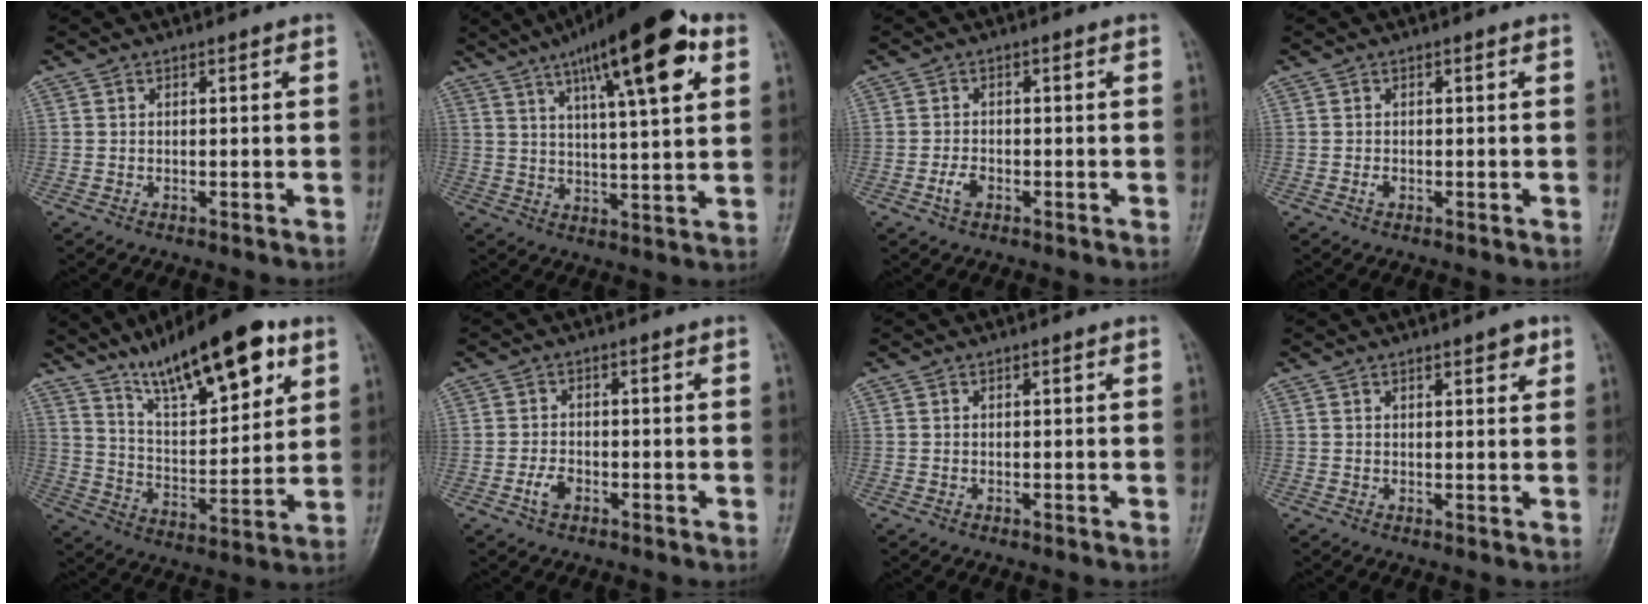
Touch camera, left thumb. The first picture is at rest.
{"total": 18.9, "force": [9.2, 4.7, 15.9], "torque": [-0.224, -0.013, 0.139]}
{"total": 2.5, "force": [-1.2, 1.5, 1.6], "torque": [-0.033, 0.007, -0.023]}
{"total": 0.8, "force": [-0.3, 0.5, 0.6], "torque": [-0.011, 0.001, -0.005]}
{"total": 19.8, "force": [12.2, 6.4, 14.2], "torque": [-0.193, -0.046, 0.210]}
{"total": 2.9, "force": [-1.4, 1.7, 1.9], "torque": [-0.037, 0.009, -0.026]}
{"total": 0.0}
{"total": 2.8, "force": [1.8, 1.0, 1.9], "torque": [-0.016, -0.009, 0.023]}